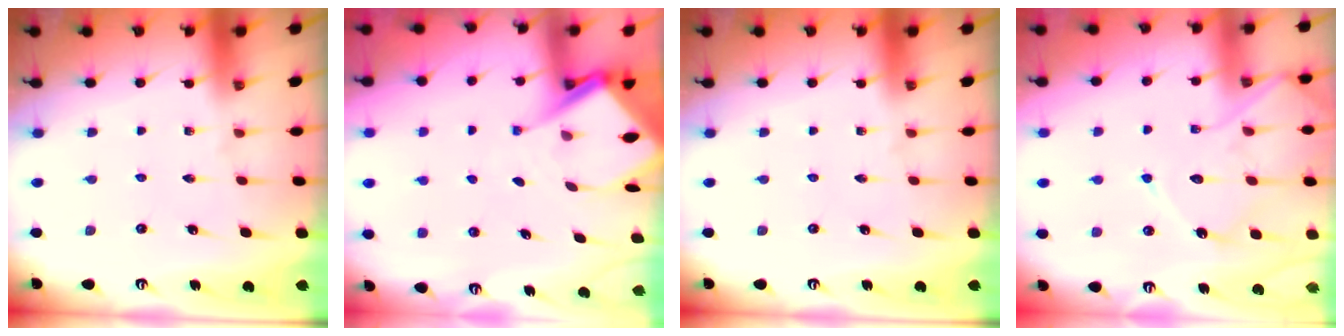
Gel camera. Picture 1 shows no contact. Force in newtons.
{"total": 8.9, "press": 8.9, "slide": 0.7}
{"total": 0.0}
{"total": 12.8, "press": 12.8, "slide": 1.1}